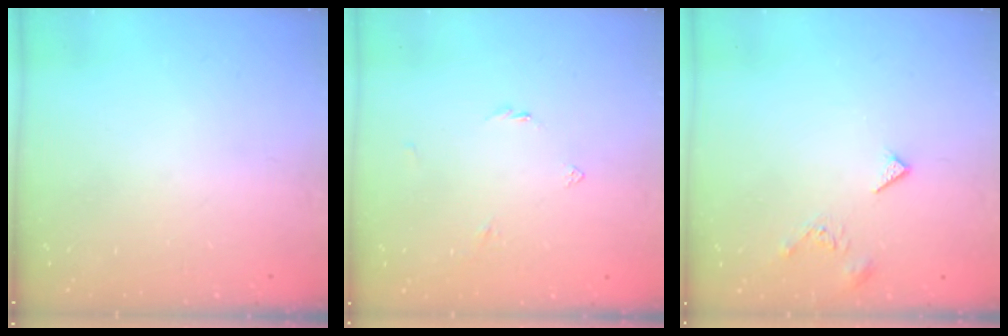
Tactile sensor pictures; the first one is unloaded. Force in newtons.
{"total": 2.5, "press": 2.4, "slide": 0.5}
{"total": 3.0, "press": 2.9, "slide": 0.4}